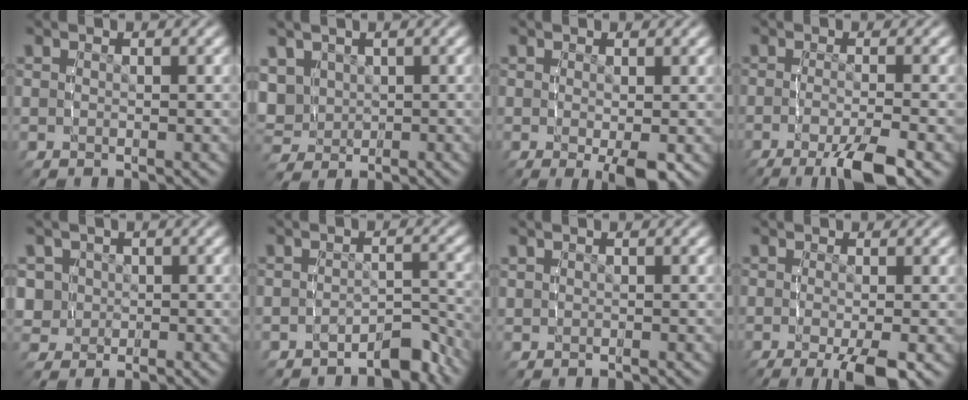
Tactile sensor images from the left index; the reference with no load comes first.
{"total": 4.7, "force": [1.3, 4.0, 2.3], "torque": [-0.072, -0.011, 0.023]}
{"total": 2.1, "force": [-0.4, 0.1, 2.1], "torque": [-0.025, -0.012, -0.006]}
{"total": 5.2, "force": [-3.3, 1.1, 3.9], "torque": [-0.067, -0.010, -0.049]}
{"total": 5.4, "force": [0.2, 5.0, 1.9], "torque": [-0.072, -0.008, -0.006]}
{"total": 3.0, "force": [-2.5, 1.3, 1.0], "torque": [-0.021, 0.001, -0.047]}
{"total": 0.8, "force": [0.3, -0.6, -0.3], "torque": [0.005, 0.006, 0.007]}
{"total": 3.9, "force": [-2.0, 0.7, 3.3], "torque": [-0.053, -0.017, -0.026]}